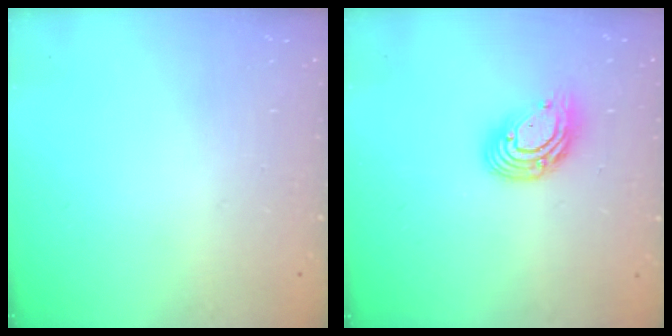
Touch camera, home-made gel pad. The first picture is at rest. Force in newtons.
{"total": 10.7, "press": 10.7, "slide": 0.8}